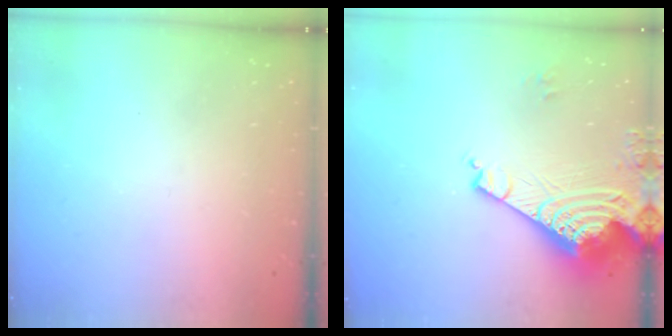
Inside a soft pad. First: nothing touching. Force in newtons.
{"total": 13.5, "press": 13.4, "slide": 1.5}